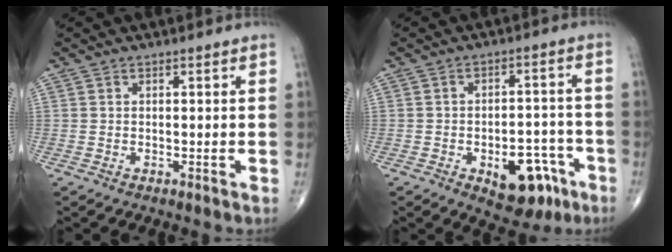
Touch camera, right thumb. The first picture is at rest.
{"total": 11.6, "force": [-5.4, 6.3, 8.1], "torque": [-0.073, 0.039, -0.065]}